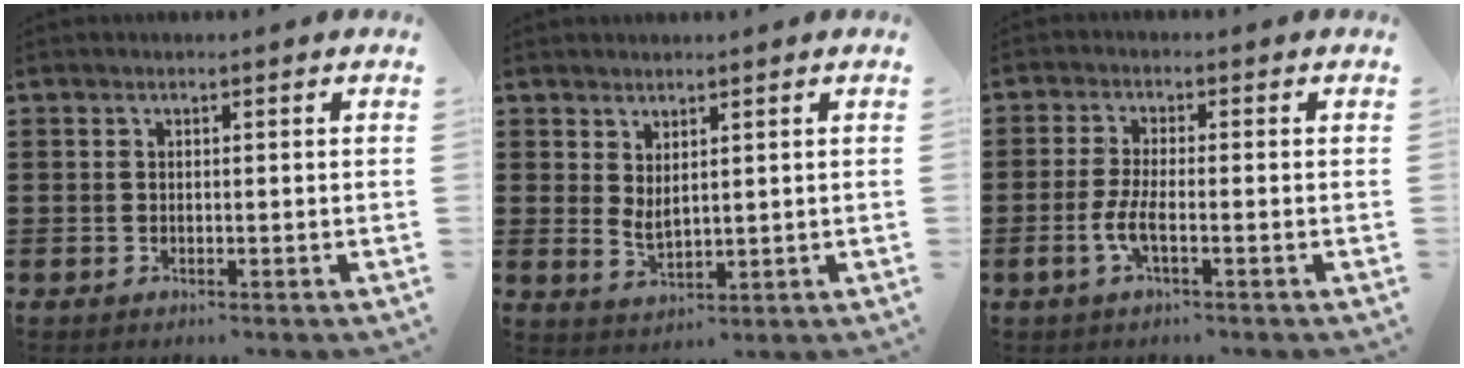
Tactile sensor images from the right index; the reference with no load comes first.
{"total": 2.3, "force": [1.6, 0.7, 1.5], "torque": [-0.032, -0.001, 0.030]}
{"total": 4.0, "force": [-1.6, 0.7, 3.6], "torque": [-0.090, -0.011, -0.038]}